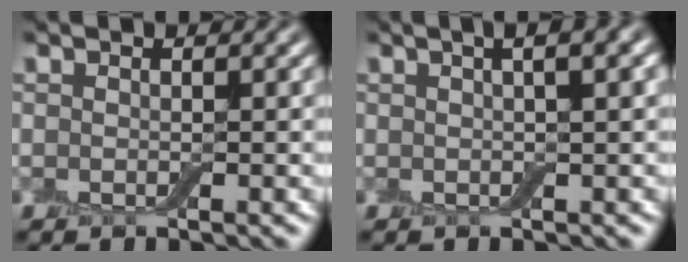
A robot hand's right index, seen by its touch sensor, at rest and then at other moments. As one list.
[{"total": 4.7, "force": [1.8, 1.9, 4.0], "torque": [-0.028, 0.019, 0.001]}]